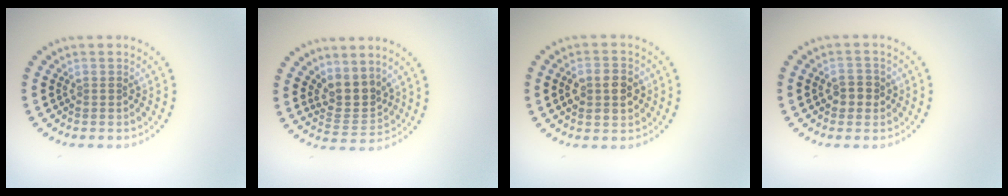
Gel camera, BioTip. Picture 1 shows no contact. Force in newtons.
{"total": 3.0, "press": 2.4, "slide": 1.9}
{"total": 3.8, "press": 3.8, "slide": 0.1}
{"total": 1.9, "press": 1.8, "slide": 0.4}